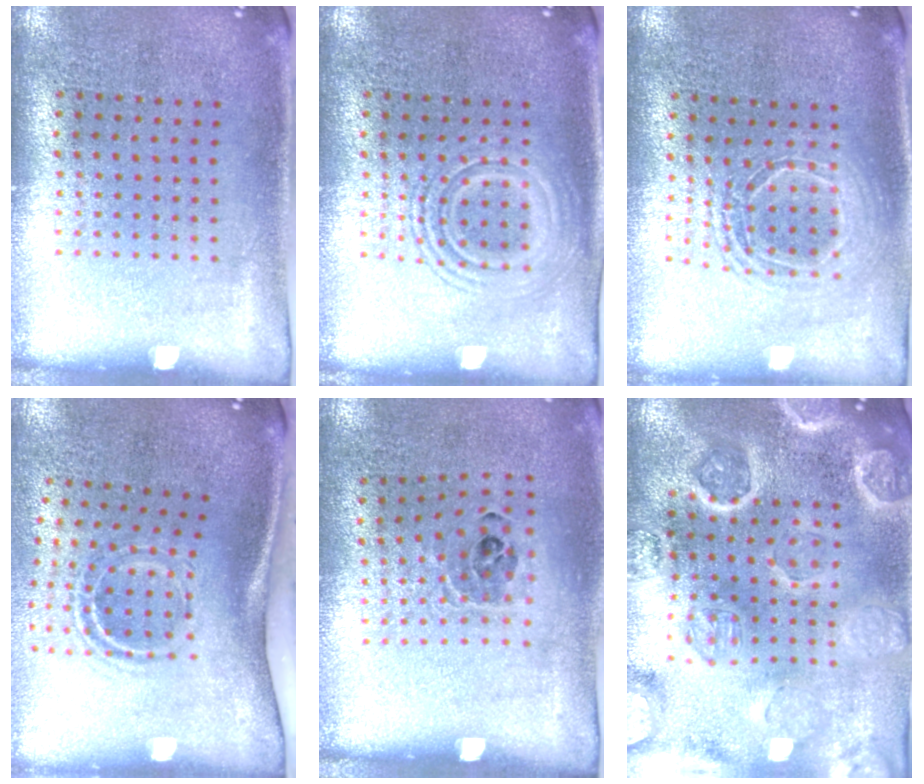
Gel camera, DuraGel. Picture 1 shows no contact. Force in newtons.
{"total": 2.8, "press": 2.8, "slide": 0.4}
{"total": 1.7, "press": 1.5, "slide": 0.9}
{"total": 2.1, "press": 1.2, "slide": 1.7}
{"total": 0.9, "press": 0.8, "slide": 0.3}
{"total": 4.6, "press": 4.1, "slide": 2.0}